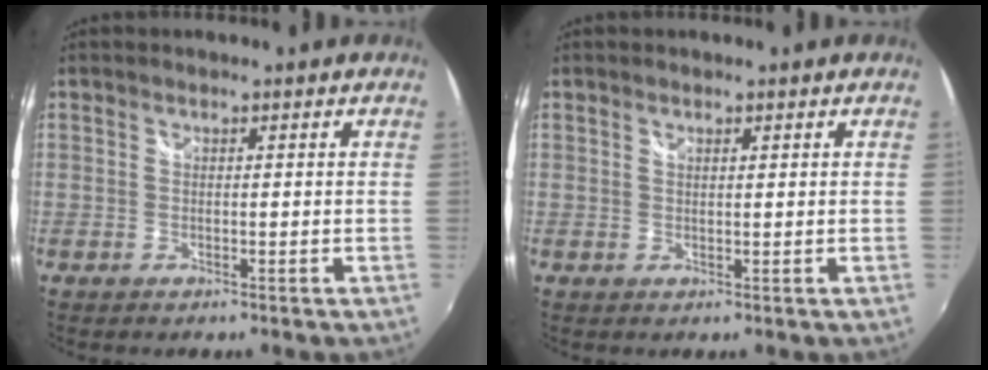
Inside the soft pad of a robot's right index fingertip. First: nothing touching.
{"total": 0.6, "force": [0.6, 0.0, 0.3], "torque": [-0.003, 0.000, 0.010]}